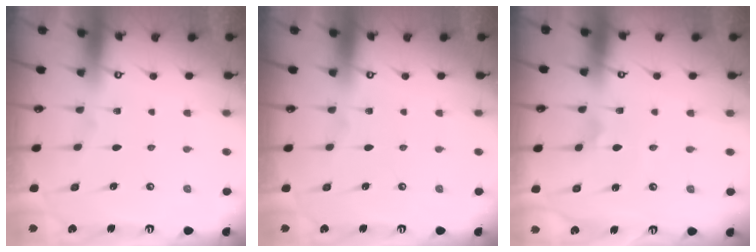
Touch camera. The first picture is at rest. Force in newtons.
{"total": 0.0}
{"total": 2.5, "press": 2.5, "slide": 0.0}